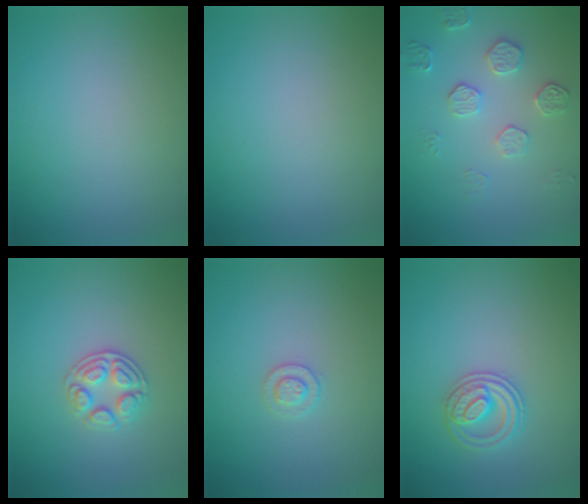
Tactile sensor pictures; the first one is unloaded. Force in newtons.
{"total": 0.0}
{"total": 2.2, "press": 1.8, "slide": 1.2}
{"total": 2.7, "press": 2.6, "slide": 0.8}
{"total": 1.5, "press": 1.5, "slide": 0.1}
{"total": 2.6, "press": 2.6, "slide": 0.5}